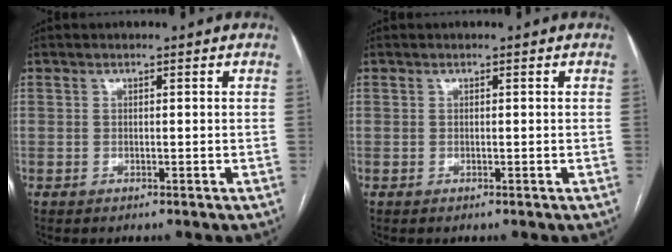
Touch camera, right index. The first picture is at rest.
{"total": 0.0}